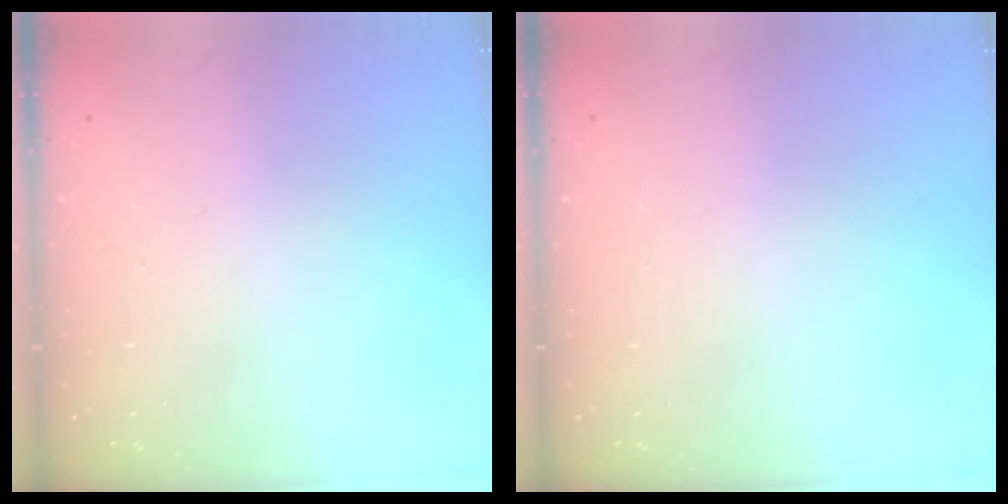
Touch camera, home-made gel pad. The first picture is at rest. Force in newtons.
{"total": 0.0}